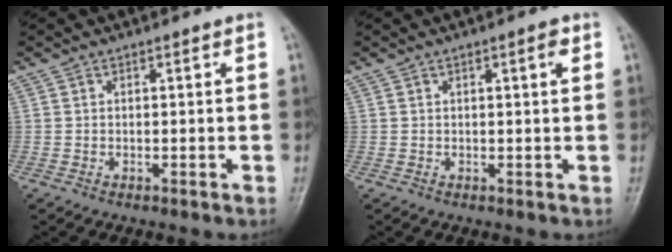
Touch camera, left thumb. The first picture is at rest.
{"total": 1.8, "force": [0.7, 0.4, 1.6], "torque": [-0.023, 0.000, 0.010]}